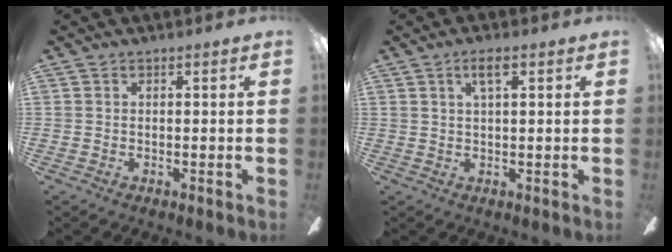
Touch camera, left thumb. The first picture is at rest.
{"total": 3.8, "force": [2.0, 1.2, 3.0], "torque": [-0.058, 0.001, 0.033]}